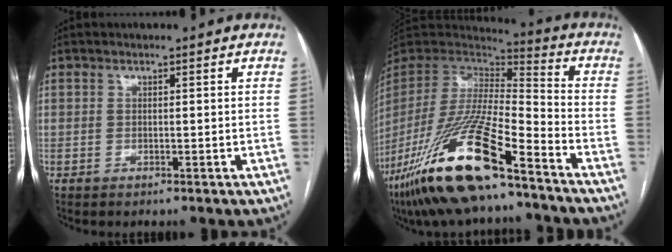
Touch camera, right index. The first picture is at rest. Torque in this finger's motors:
{"motor_torque": [0.77, -0.89, 0.14, 0.04]}